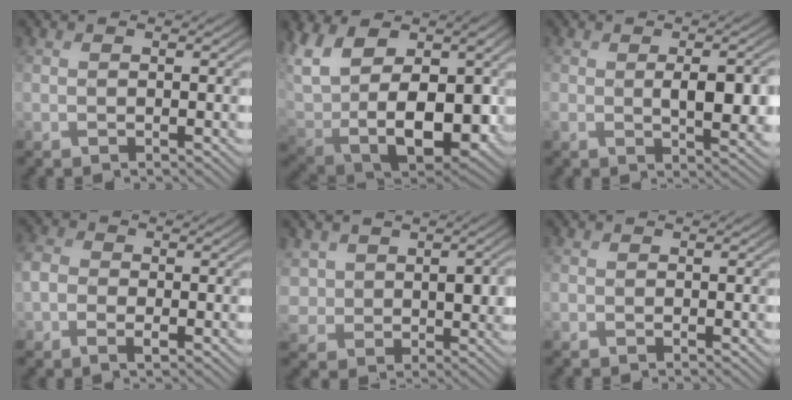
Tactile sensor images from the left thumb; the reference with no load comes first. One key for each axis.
{"total": 16.5, "fx": 3.0, "fy": 10.5, "fz": 12.4, "tx": -0.274, "ty": -0.031, "tz": 0.082}
{"total": 5.7, "fx": 0.0, "fy": 2.6, "fz": 5.1, "tx": -0.083, "ty": -0.011, "tz": 0.008}
{"total": 3.8, "fx": -0.9, "fy": 2.9, "fz": 2.3, "tx": -0.056, "ty": -0.002, "tz": -0.025}
{"total": 6.4, "fx": 1.9, "fy": 5.1, "fz": 3.4, "tx": -0.081, "ty": -0.012, "tz": 0.035}
{"total": 0.0}